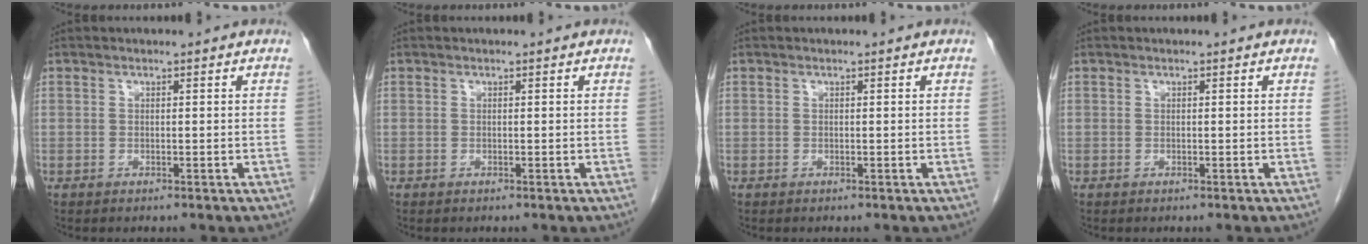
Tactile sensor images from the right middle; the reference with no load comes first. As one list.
[{"total": 0.0}, {"total": 0.0}, {"total": 0.0}]